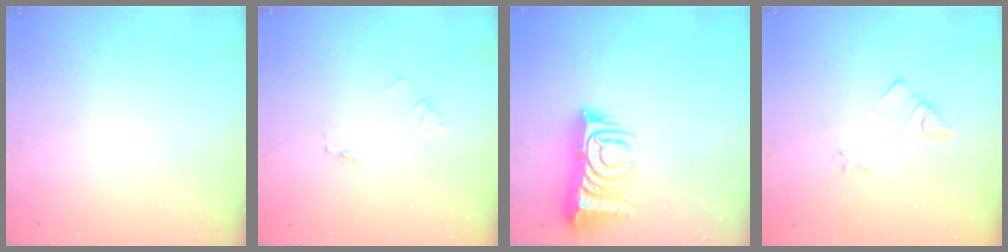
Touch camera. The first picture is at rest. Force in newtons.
{"total": 1.8, "press": 1.8, "slide": 0.2}
{"total": 9.5, "press": 9.4, "slide": 1.2}
{"total": 4.1, "press": 4.0, "slide": 0.7}